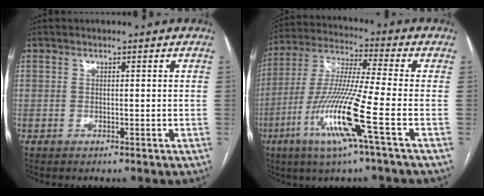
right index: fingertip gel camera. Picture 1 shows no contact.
{"total": 14.6, "force": [-5.6, -1.0, 13.5], "torque": [-0.277, -0.019, -0.113]}